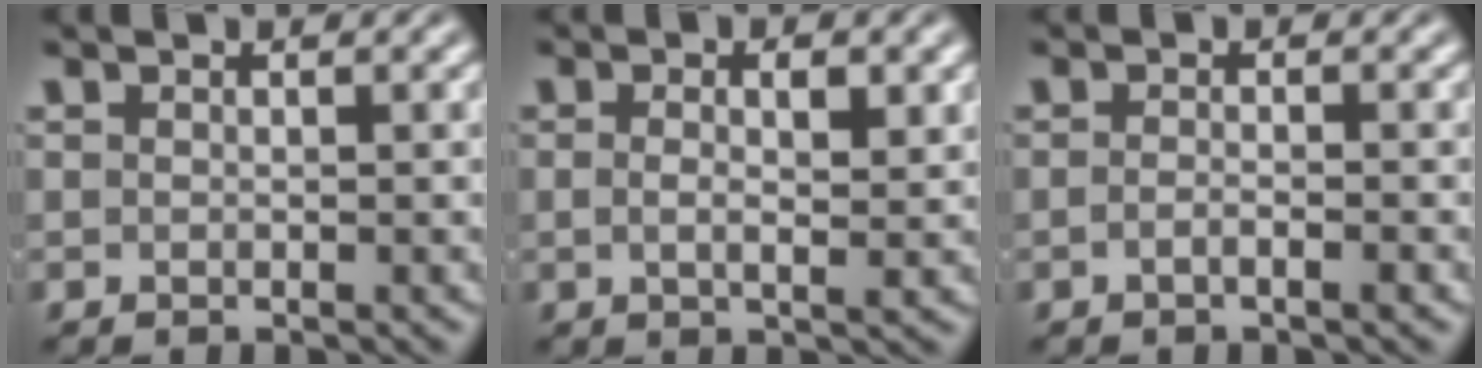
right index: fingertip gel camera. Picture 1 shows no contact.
{"total": 2.2, "force": [0.0, 0.1, 2.2], "torque": [-0.033, -0.011, 0.007]}
{"total": 1.3, "force": [-0.9, -0.5, 0.7], "torque": [-0.012, -0.004, -0.017]}